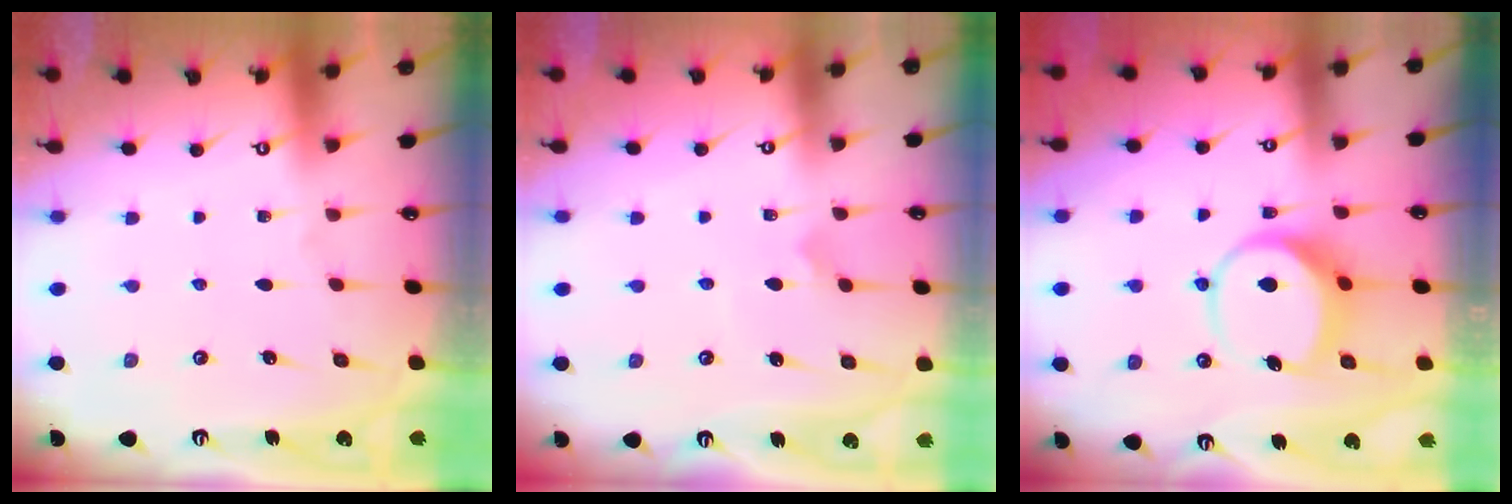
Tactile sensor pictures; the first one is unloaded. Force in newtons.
{"total": 3.3, "press": 3.3, "slide": 0.2}
{"total": 7.2, "press": 7.1, "slide": 1.1}